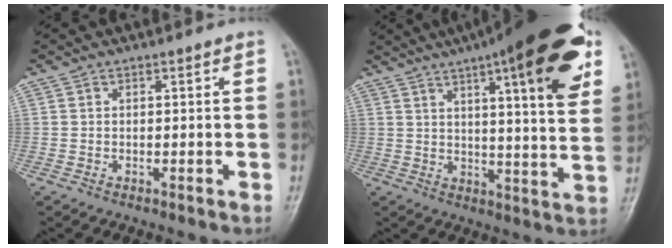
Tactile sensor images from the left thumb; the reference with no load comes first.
{"total": 22.7, "force": [11.7, 5.0, 18.7], "torque": [-0.246, -0.024, 0.160]}